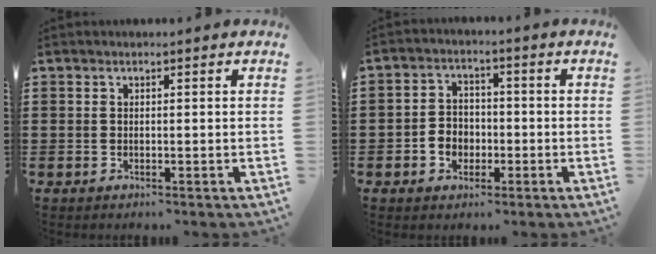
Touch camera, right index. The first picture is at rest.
{"total": 3.7, "force": [-1.4, 3.1, 1.3], "torque": [-0.034, 0.008, -0.032]}